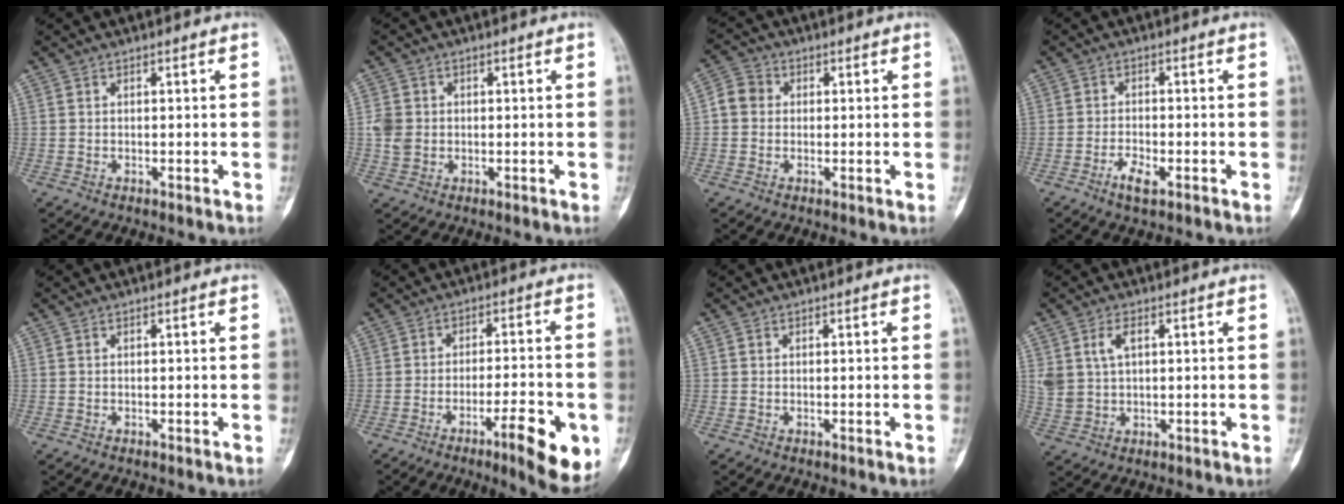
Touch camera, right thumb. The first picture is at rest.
{"total": 4.0, "force": [0.0, 3.4, 2.1], "torque": [-0.037, 0.005, 0.003]}
{"total": 4.4, "force": [0.2, 4.0, 1.8], "torque": [-0.022, 0.010, -0.006]}
{"total": 3.7, "force": [-2.0, 1.4, 2.8], "torque": [-0.055, 0.006, -0.037]}
{"total": 0.0}
{"total": 12.0, "force": [-4.9, 2.7, 10.6], "torque": [-0.144, 0.012, -0.067]}
{"total": 0.0}
{"total": 5.4, "force": [1.9, 3.2, 4.0], "torque": [-0.080, -0.004, 0.044]}